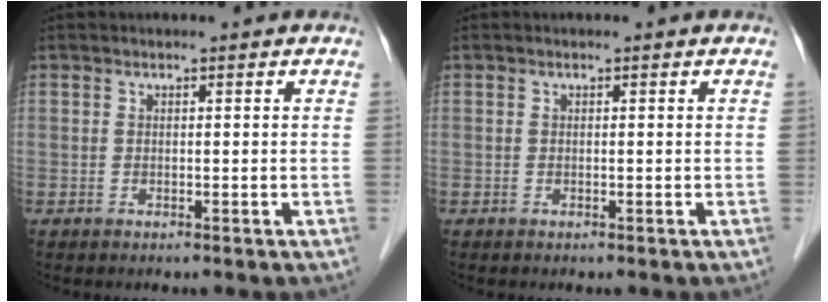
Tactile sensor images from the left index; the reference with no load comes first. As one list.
[{"total": 0.0}]